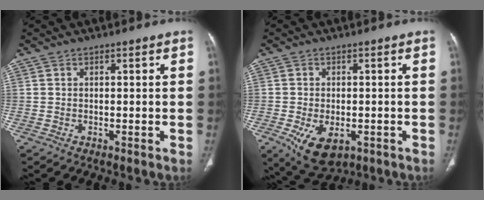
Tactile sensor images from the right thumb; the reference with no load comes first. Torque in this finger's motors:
{"motor_torque": [-0.27, 0.30, 0.37, 0.44, 0.28]}